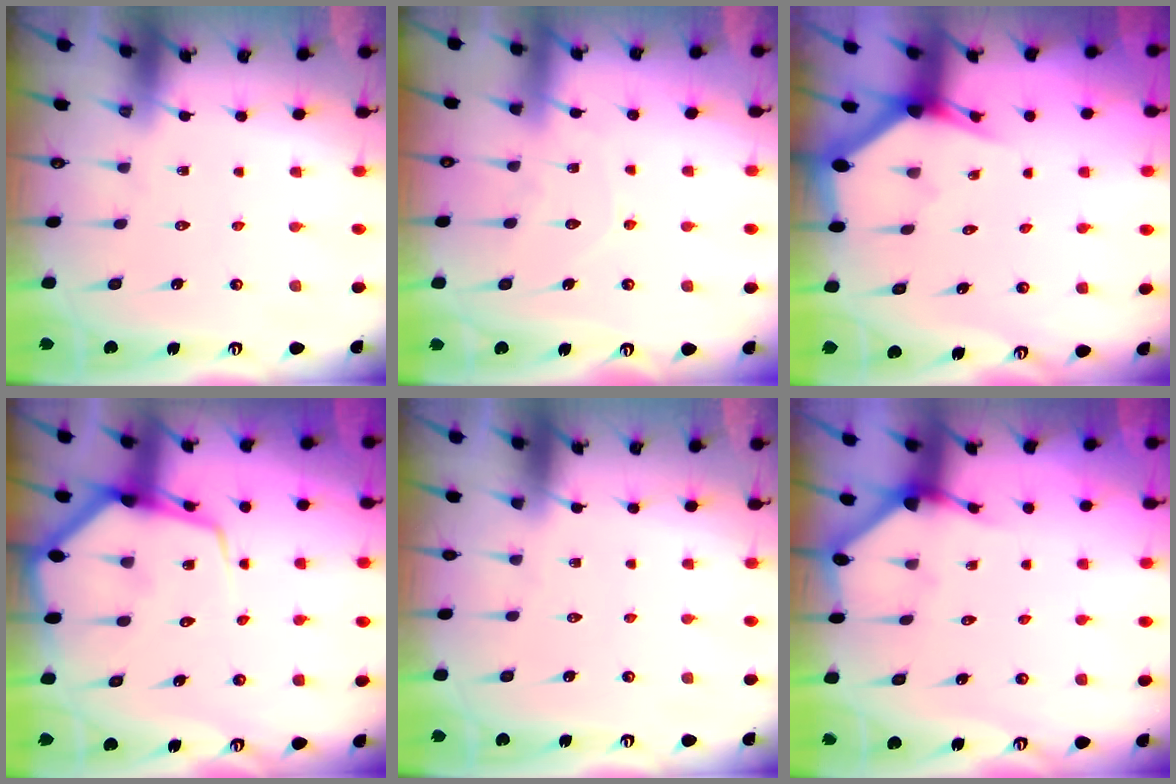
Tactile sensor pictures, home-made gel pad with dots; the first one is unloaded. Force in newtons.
{"total": 6.7, "press": 6.7, "slide": 0.7}
{"total": 2.8, "press": 2.8, "slide": 0.1}
{"total": 9.5, "press": 9.5, "slide": 1.0}
{"total": 0.0}
{"total": 2.3, "press": 2.3, "slide": 0.2}